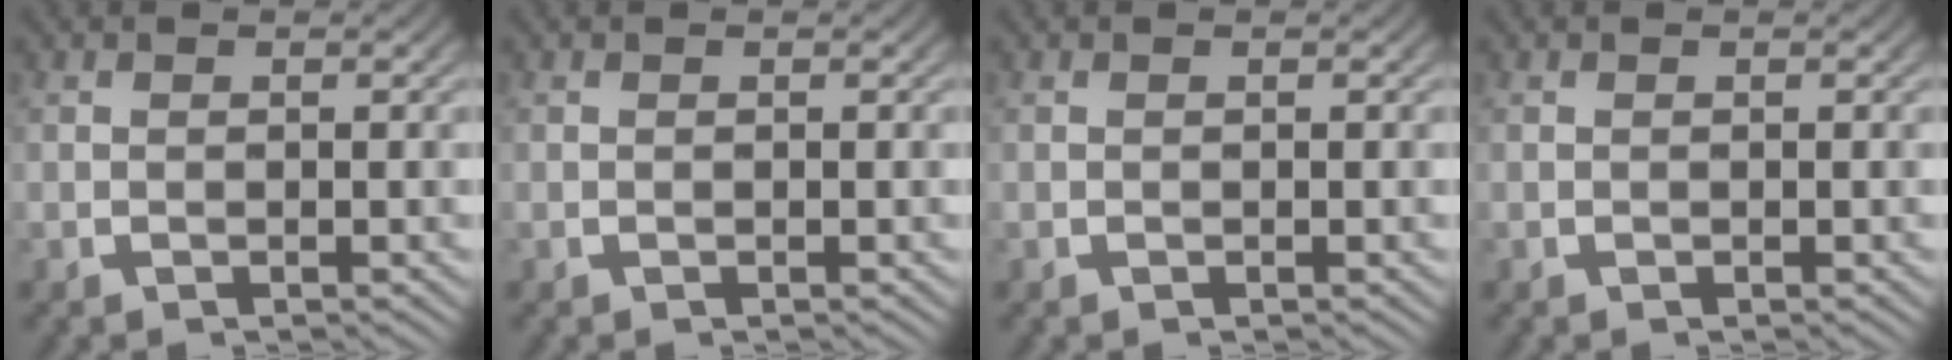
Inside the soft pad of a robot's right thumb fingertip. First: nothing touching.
{"total": 0.0}
{"total": 0.0}
{"total": 0.0}